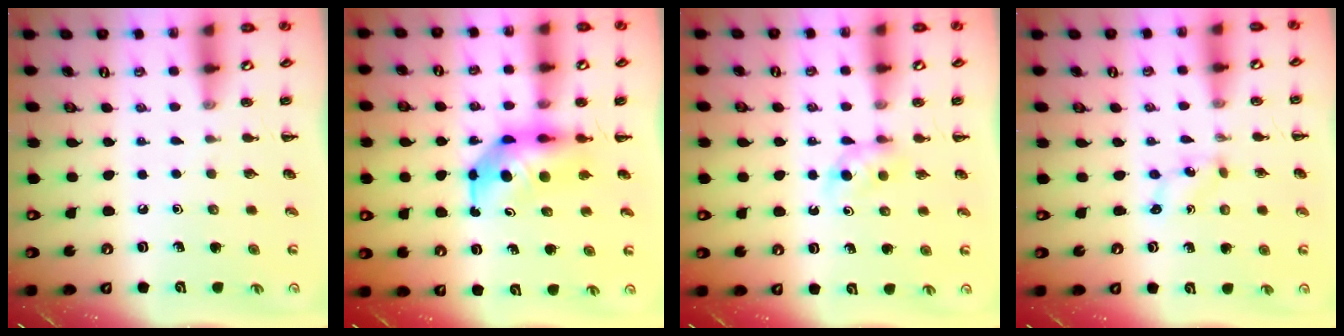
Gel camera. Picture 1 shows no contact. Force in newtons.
{"total": 5.6, "press": 5.5, "slide": 1.2}
{"total": 3.9, "press": 3.6, "slide": 1.3}
{"total": 0.6, "press": 0.5, "slide": 0.3}